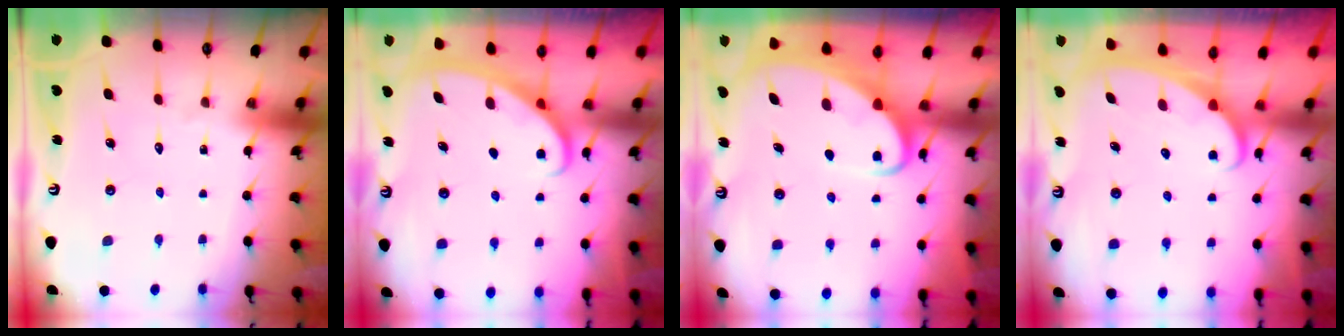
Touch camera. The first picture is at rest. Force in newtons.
{"total": 2.7, "press": 2.7, "slide": 0.3}
{"total": 5.8, "press": 5.8, "slide": 0.6}
{"total": 2.5, "press": 2.5, "slide": 0.3}